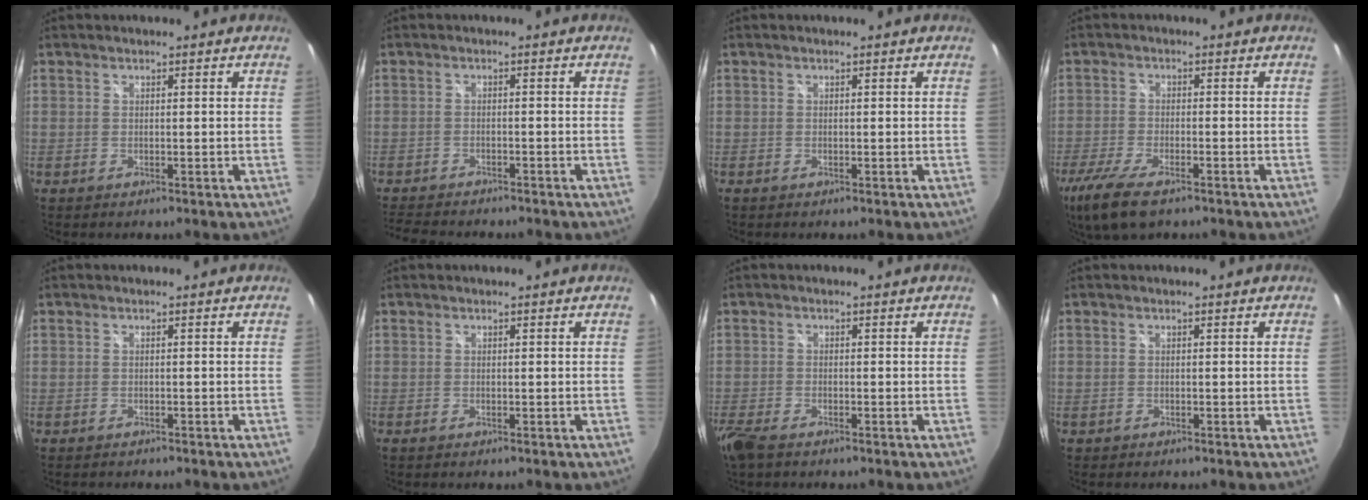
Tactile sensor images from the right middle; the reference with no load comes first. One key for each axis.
{"total": 7.5, "fx": -6.9, "fy": 1.5, "fz": 2.7, "tx": -0.071, "ty": -0.016, "tz": -0.110}
{"total": 0.0}
{"total": 10.3, "fx": -6.9, "fy": 3.3, "fz": 6.9, "tx": -0.167, "ty": -0.036, "tz": -0.132}
{"total": 0.6, "fx": -0.6, "fy": 0.1, "fz": 0.0, "tx": 0.000, "ty": -0.001, "tz": -0.011}
{"total": 0.0}
{"total": 5.4, "fx": -4.0, "fy": 1.8, "fz": 3.2, "tx": -0.089, "ty": -0.020, "tz": -0.081}
{"total": 0.0}